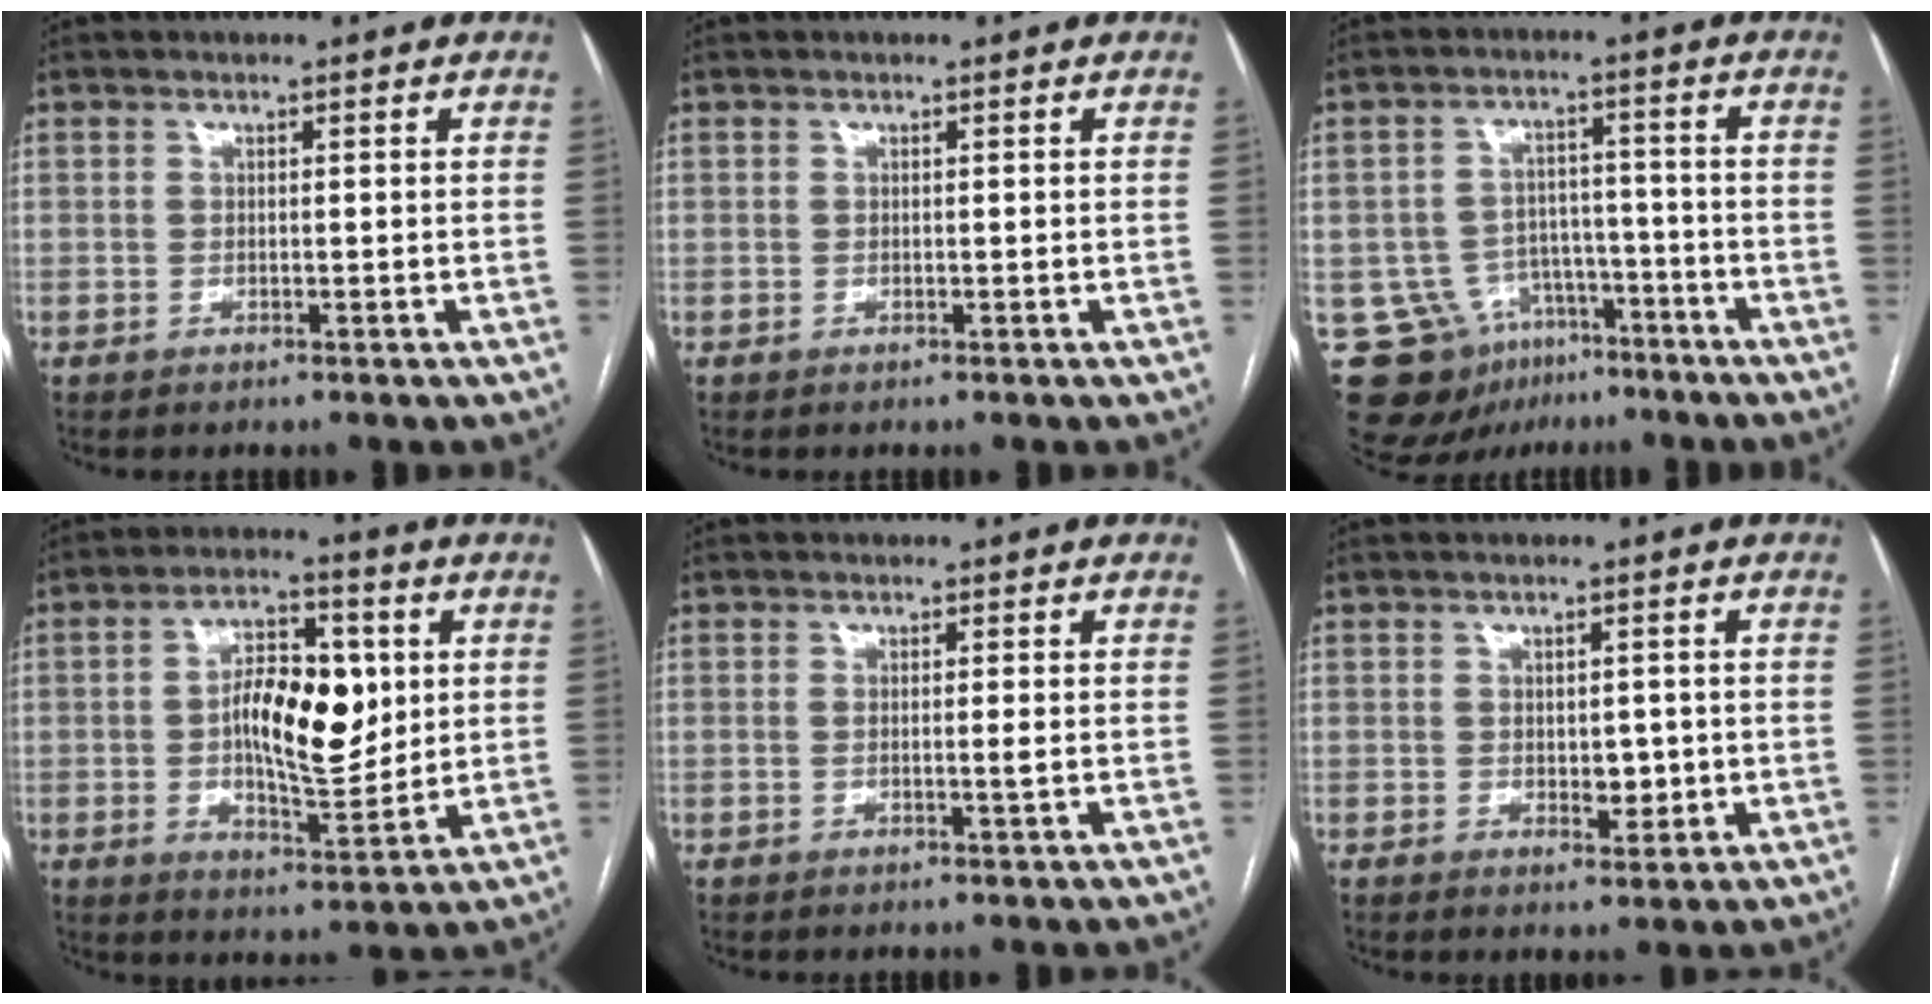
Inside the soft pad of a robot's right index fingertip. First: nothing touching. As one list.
[{"total": 0.0}, {"total": 11.5, "force": [-6.7, 8.7, 3.4], "torque": [-0.057, 0.033, -0.097]}, {"total": 12.5, "force": [1.3, 5.0, 11.4], "torque": [-0.193, 0.013, 0.024]}, {"total": 1.3, "force": [-0.2, -0.2, 1.3], "torque": [-0.023, -0.003, -0.003]}, {"total": 3.1, "force": [-0.2, 1.9, 2.4], "torque": [-0.026, -0.001, 0.004]}]